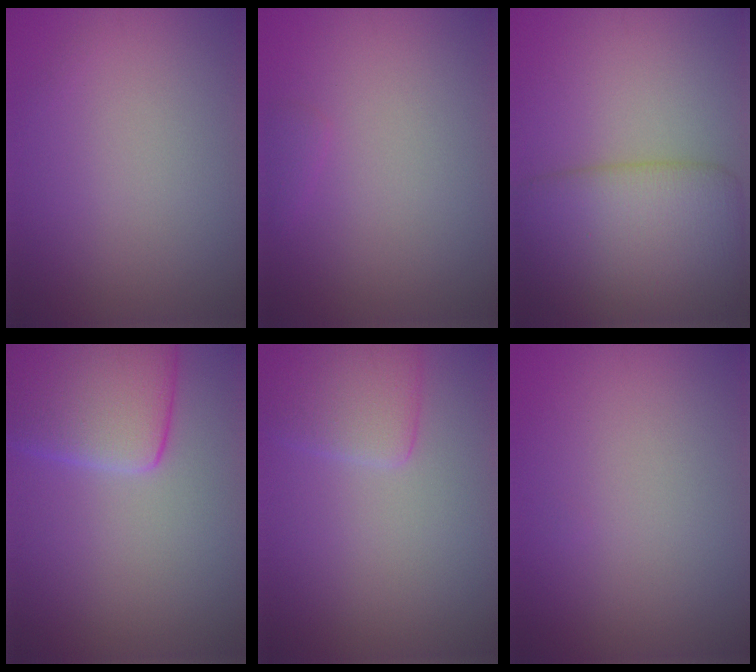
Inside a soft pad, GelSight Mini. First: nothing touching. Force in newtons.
{"total": 0.7, "press": 0.7, "slide": 0.1}
{"total": 7.5, "press": 7.5, "slide": 0.7}
{"total": 7.7, "press": 7.7, "slide": 0.9}
{"total": 3.5, "press": 3.5, "slide": 0.6}
{"total": 0.0}